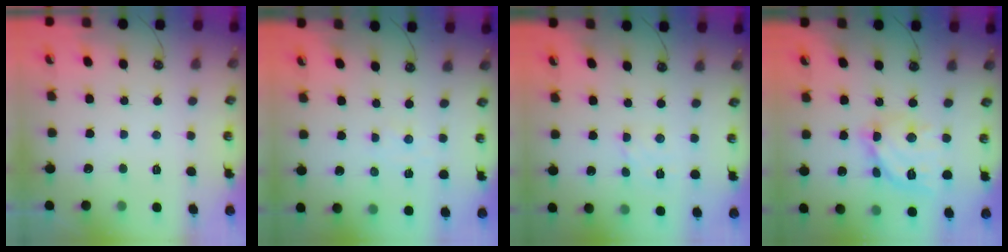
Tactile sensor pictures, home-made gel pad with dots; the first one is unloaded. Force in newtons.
{"total": 1.4, "press": 1.4, "slide": 0.4}
{"total": 2.6, "press": 2.5, "slide": 0.7}
{"total": 14.9, "press": 14.8, "slide": 1.2}